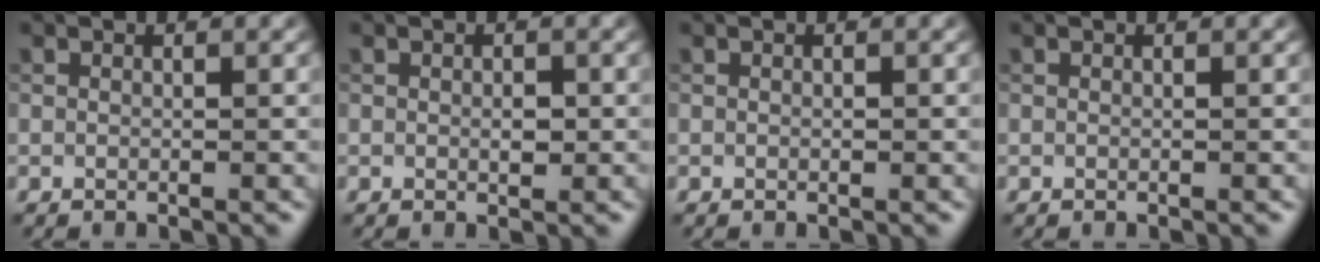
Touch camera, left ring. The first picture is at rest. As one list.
[{"total": 1.0, "force": [0.0, 0.6, 0.9], "torque": [-0.012, -0.003, 0.000]}, {"total": 0.0}, {"total": 0.0}]